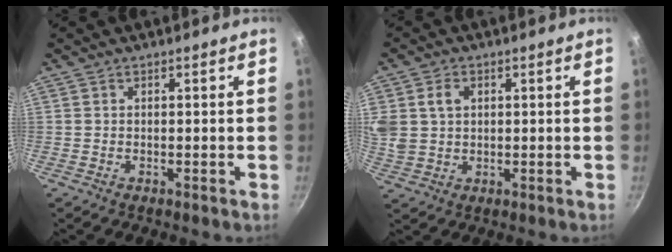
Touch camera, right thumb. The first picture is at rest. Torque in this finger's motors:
{"motor_torque": [0.52, 1.47, 0.87, 0.77, 0.10]}